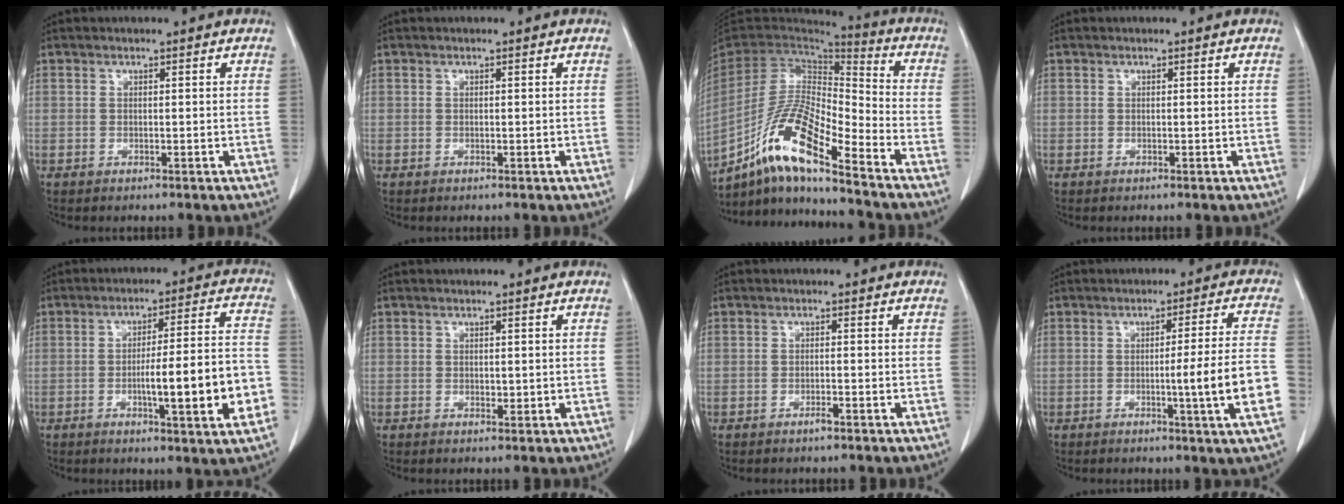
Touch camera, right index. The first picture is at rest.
{"total": 0.0}
{"total": 15.7, "force": [-10.1, 2.1, 11.8], "torque": [-0.232, -0.005, -0.188]}
{"total": 0.0}
{"total": 13.8, "force": [-3.8, 0.8, 13.3], "torque": [-0.195, 0.009, -0.055]}
{"total": 0.8, "force": [0.1, 0.4, 0.6], "torque": [-0.011, -0.003, 0.004]}
{"total": 1.1, "force": [-0.8, 0.0, 0.8], "torque": [-0.018, -0.001, -0.014]}
{"total": 9.7, "force": [-2.4, -1.7, 9.3], "torque": [-0.126, -0.011, -0.036]}